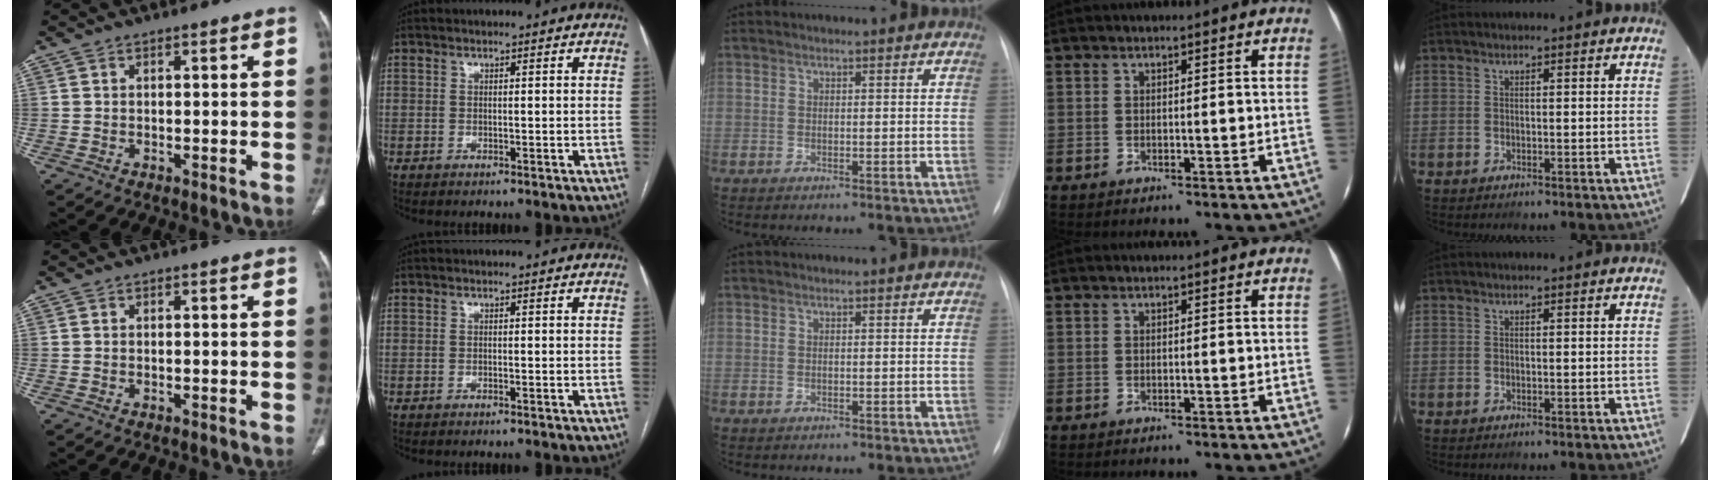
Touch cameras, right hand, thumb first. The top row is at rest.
{}